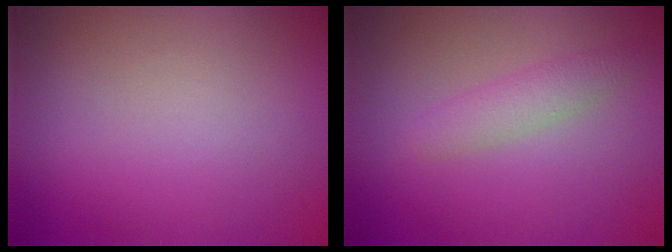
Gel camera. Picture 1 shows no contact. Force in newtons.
{"total": 1.9, "press": 1.9, "slide": 0.1}